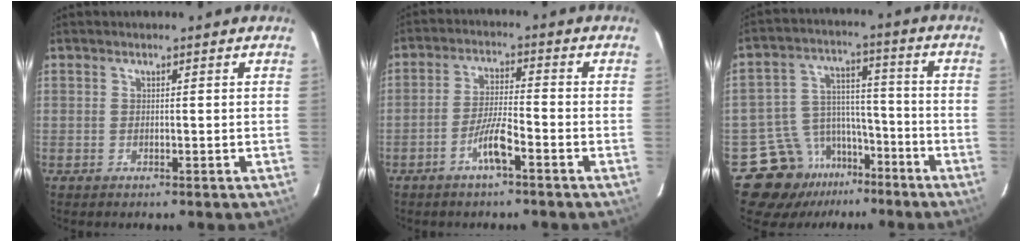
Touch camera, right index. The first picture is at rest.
{"total": 5.5, "force": [-3.0, 0.5, 4.5], "torque": [-0.091, 0.002, -0.058]}
{"total": 11.9, "force": [-8.3, 8.3, 2.1], "torque": [-0.034, 0.068, -0.123]}